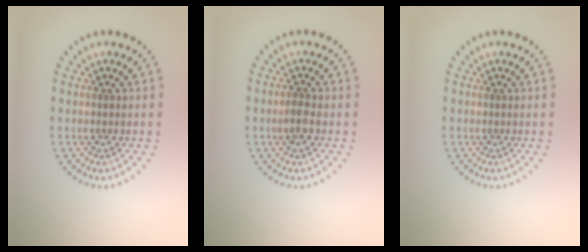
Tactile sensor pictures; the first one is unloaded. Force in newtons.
{"total": 1.5, "press": 1.4, "slide": 0.3}
{"total": 0.0}